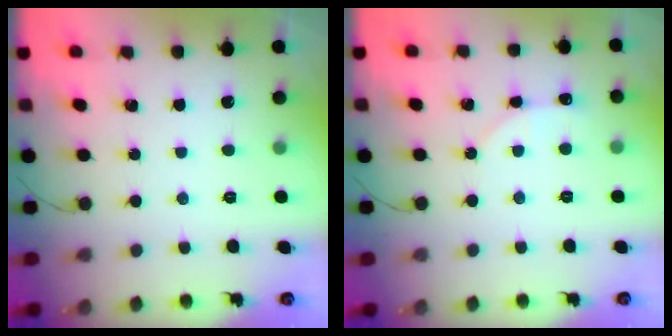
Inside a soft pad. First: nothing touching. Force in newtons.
{"total": 3.9, "press": 3.8, "slide": 0.5}